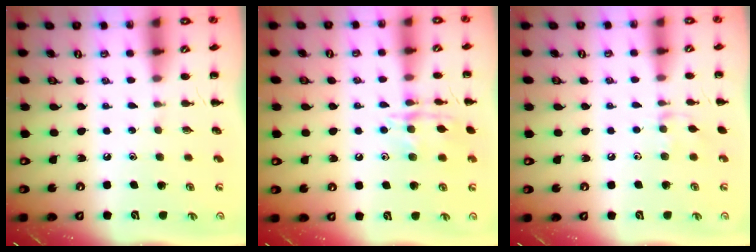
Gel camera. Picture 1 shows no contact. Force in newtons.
{"total": 12.3, "press": 12.3, "slide": 0.6}
{"total": 4.4, "press": 4.3, "slide": 1.0}